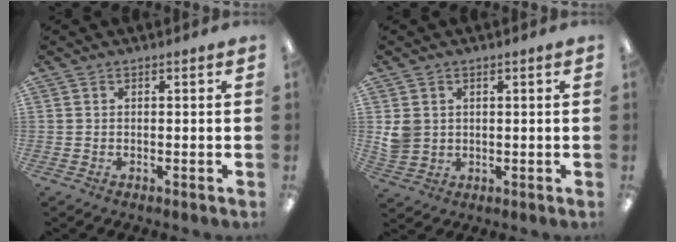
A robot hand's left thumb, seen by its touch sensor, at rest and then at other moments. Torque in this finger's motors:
{"motor_torque": [0.23, 0.52, 0.17, -0.68, 0.01]}